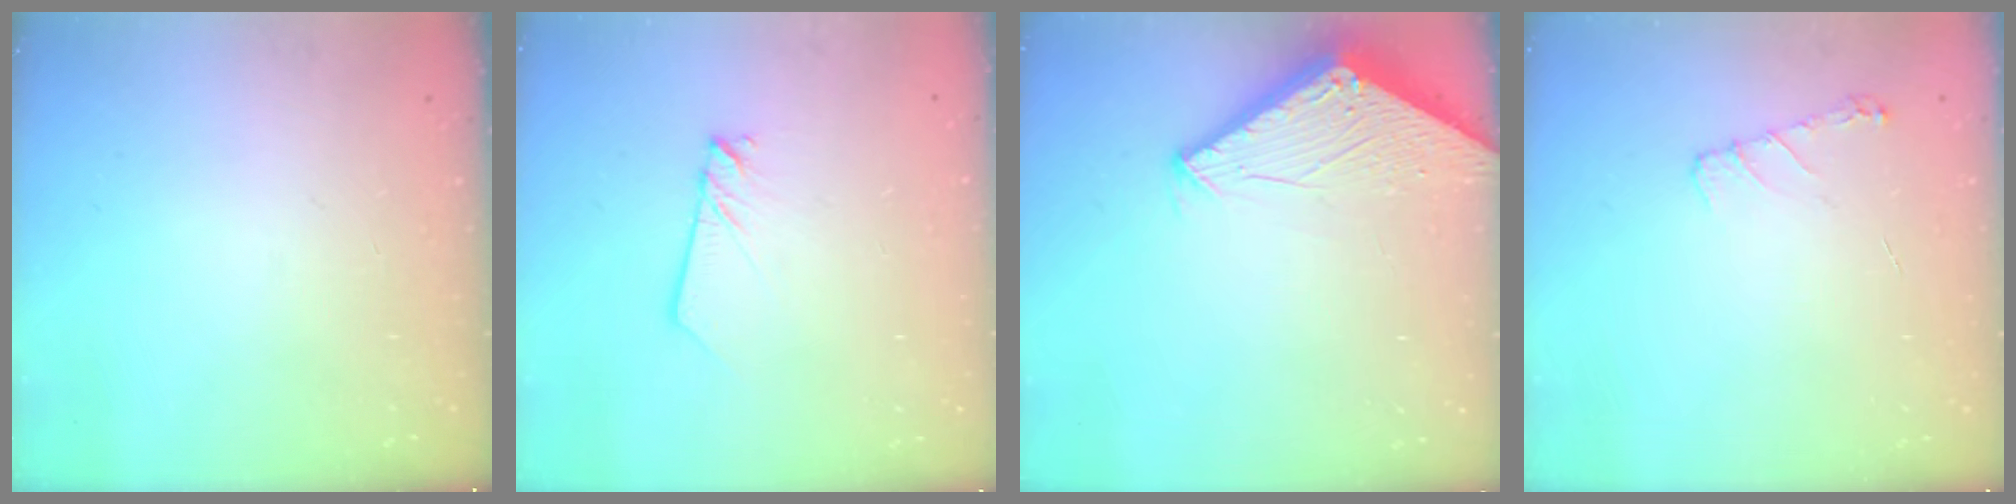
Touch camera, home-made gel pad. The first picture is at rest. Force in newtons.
{"total": 2.1, "press": 2.1, "slide": 0.2}
{"total": 3.0, "press": 3.0, "slide": 0.2}
{"total": 6.5, "press": 6.5, "slide": 0.8}